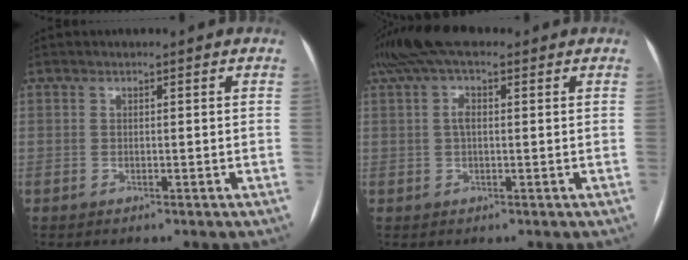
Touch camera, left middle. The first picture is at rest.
{"total": 6.7, "force": [3.1, 2.6, 5.4], "torque": [-0.124, 0.038, 0.054]}